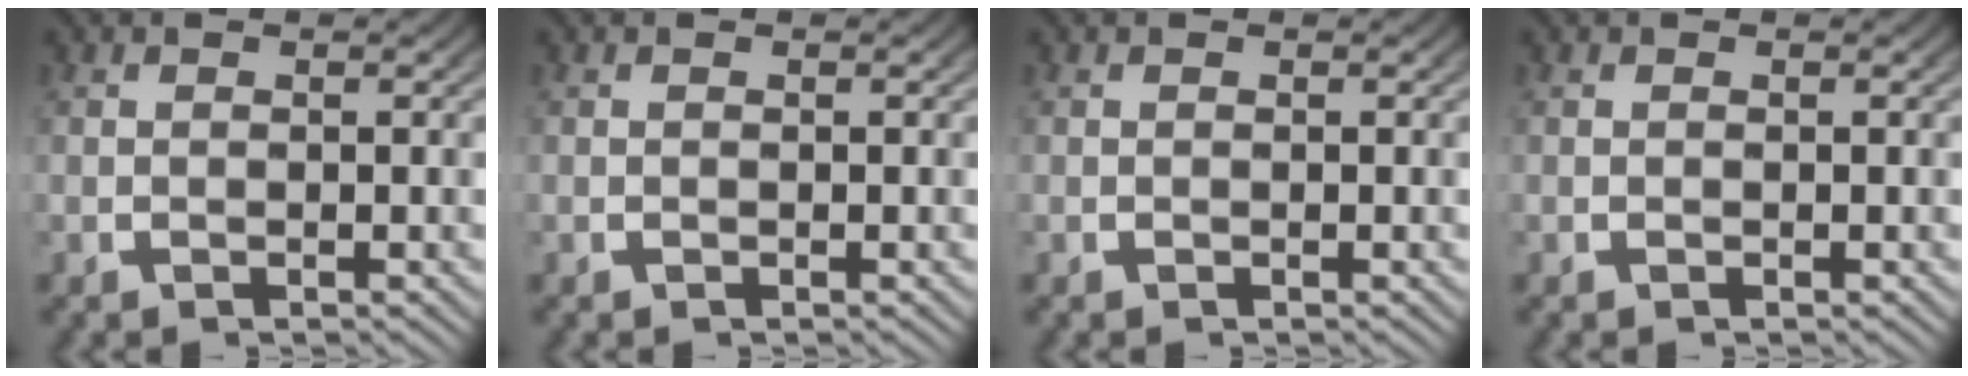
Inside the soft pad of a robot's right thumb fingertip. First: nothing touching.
{"total": 0.0}
{"total": 0.0}
{"total": 0.0}